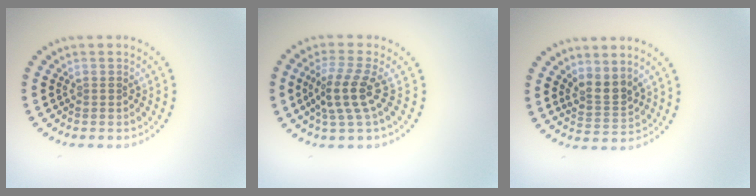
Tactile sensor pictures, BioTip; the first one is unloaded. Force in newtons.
{"total": 3.4, "press": 2.8, "slide": 2.1}
{"total": 2.5, "press": 2.0, "slide": 1.6}